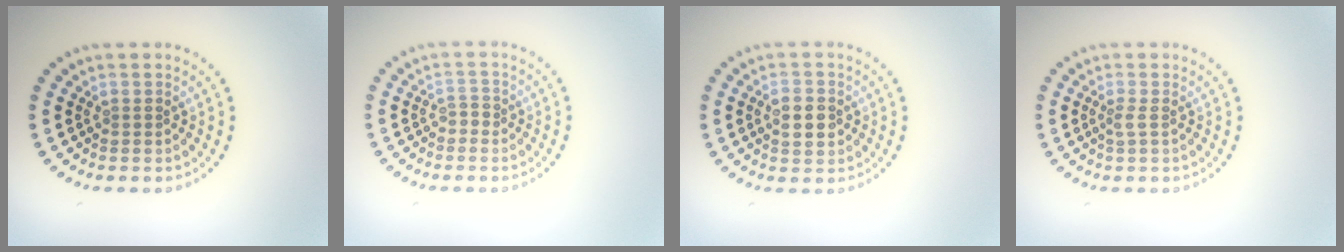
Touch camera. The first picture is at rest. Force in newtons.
{"total": 1.0, "press": 0.8, "slide": 0.6}
{"total": 2.8, "press": 2.8, "slide": 0.1}
{"total": 1.0, "press": 0.8, "slide": 0.6}